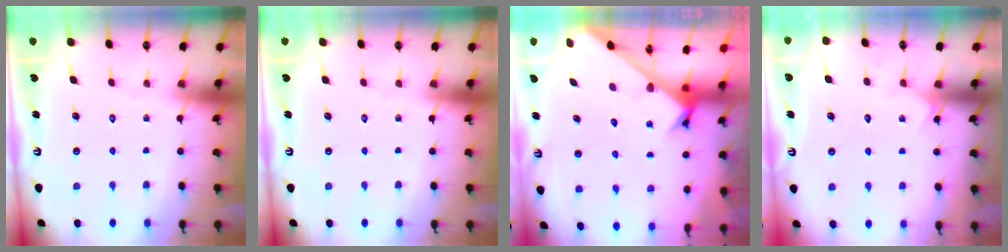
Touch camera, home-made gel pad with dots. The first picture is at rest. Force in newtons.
{"total": 0.0}
{"total": 2.2, "press": 2.2, "slide": 0.1}
{"total": 2.8, "press": 2.7, "slide": 0.4}